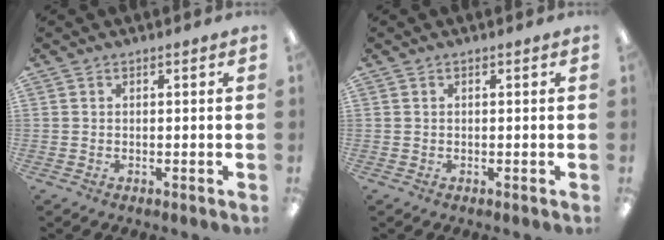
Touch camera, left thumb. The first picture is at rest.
{"total": 0.0}